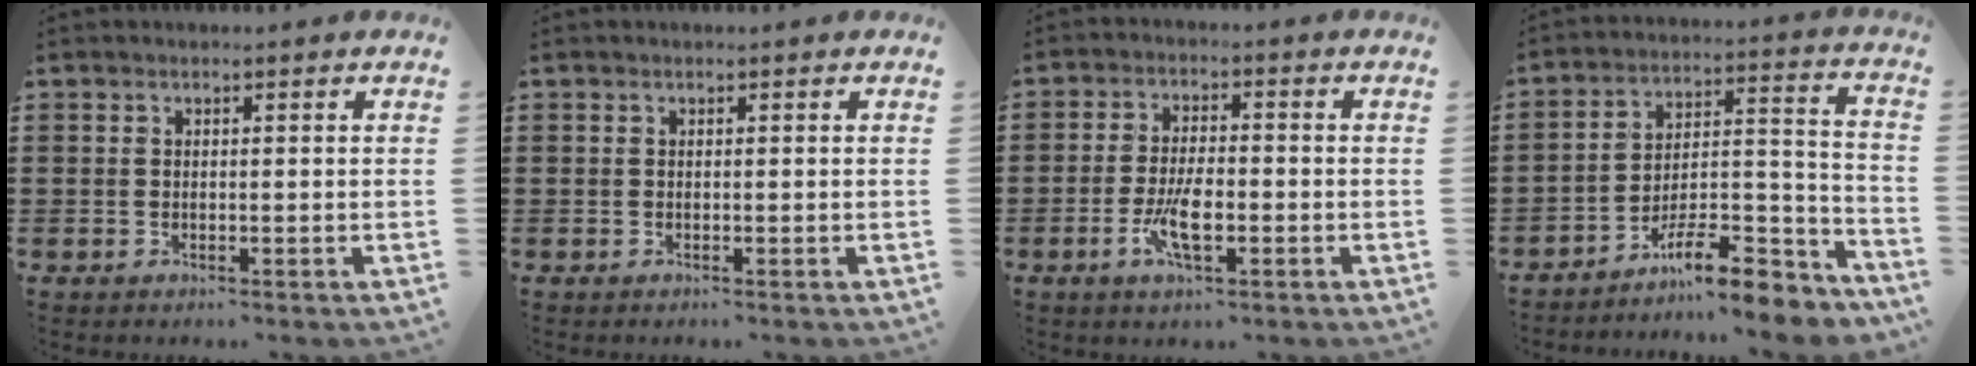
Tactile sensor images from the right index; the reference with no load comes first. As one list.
[{"total": 0.0}, {"total": 6.1, "force": [-2.1, 2.0, 5.3], "torque": [-0.114, -0.006, -0.042]}, {"total": 10.6, "force": [-8.9, 1.8, 5.4], "torque": [-0.069, 0.028, -0.166]}]